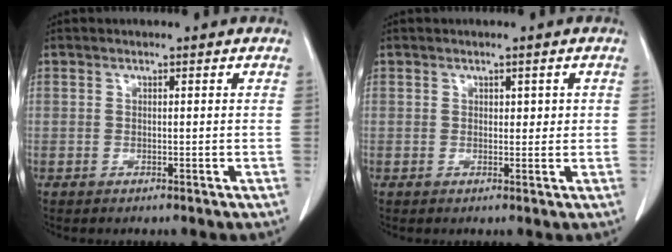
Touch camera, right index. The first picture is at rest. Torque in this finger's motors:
{"motor_torque": [-0.11, 0.10, -0.01, -0.01]}